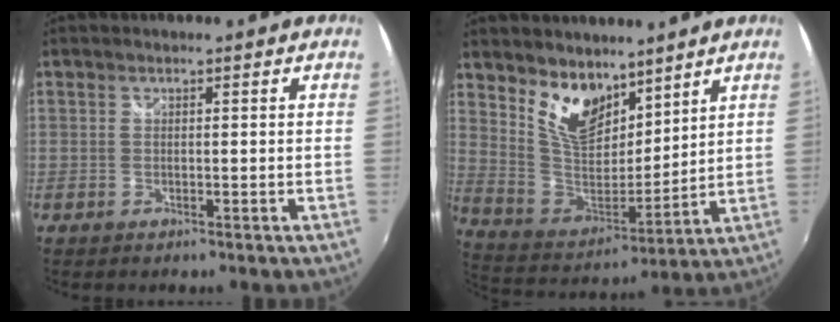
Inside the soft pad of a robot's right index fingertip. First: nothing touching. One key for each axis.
{"total": 12.7, "fx": 8.5, "fy": 6.7, "fz": 6.6, "tx": -0.129, "ty": -0.004, "tz": 0.169}